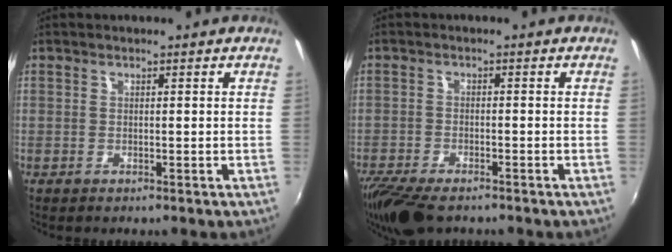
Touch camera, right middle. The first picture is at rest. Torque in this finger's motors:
{"motor_torque": [1.03, -1.11, 0.16, 0.05]}